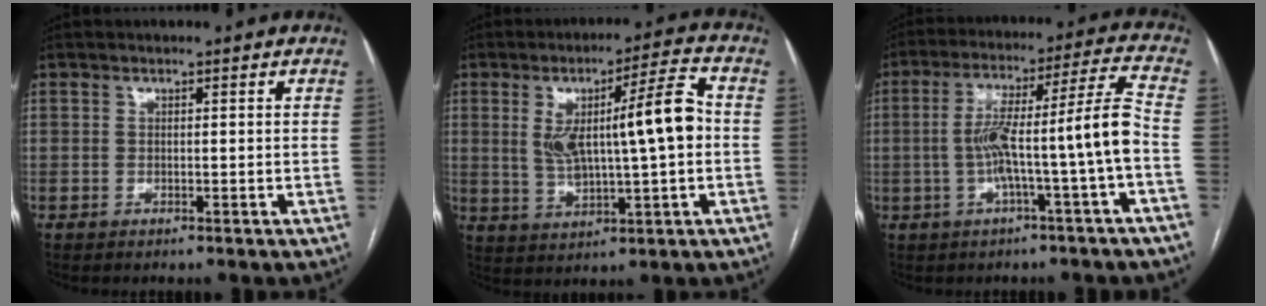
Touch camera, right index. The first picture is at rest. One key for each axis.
{"total": 12.3, "fx": 1.1, "fy": 1.8, "fz": 12.1, "tx": -0.203, "ty": 0.024, "tz": 0.025}
{"total": 12.1, "fx": -2.6, "fy": -1.1, "fz": 11.8, "tx": -0.204, "ty": 0.032, "tz": -0.041}